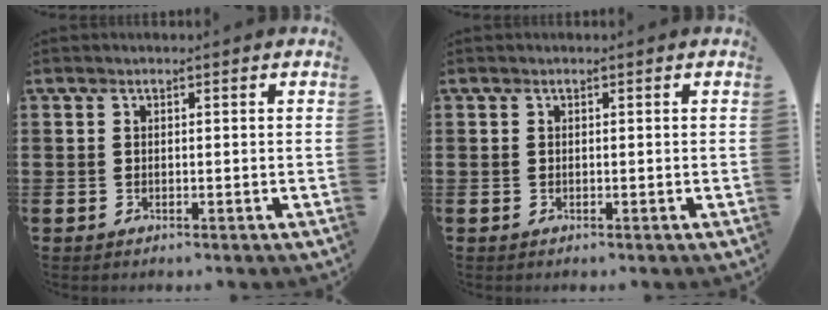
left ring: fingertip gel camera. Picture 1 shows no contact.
{"total": 0.0}